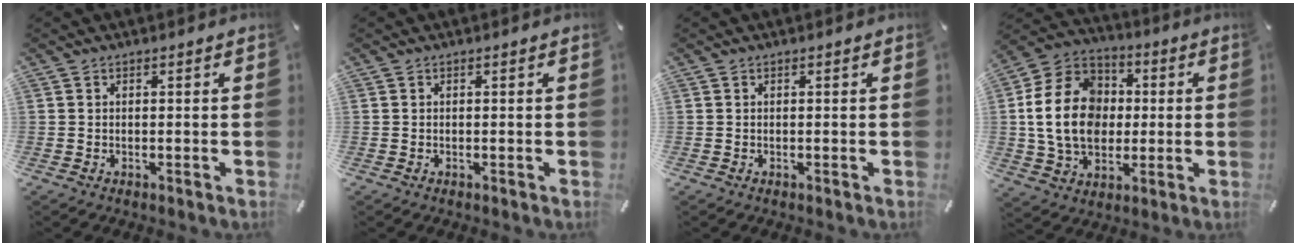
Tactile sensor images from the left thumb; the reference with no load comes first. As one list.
[{"total": 0.0}, {"total": 0.0}, {"total": 18.5, "force": [0.3, 14.8, 11.1], "torque": [-0.243, 0.016, 0.004]}]